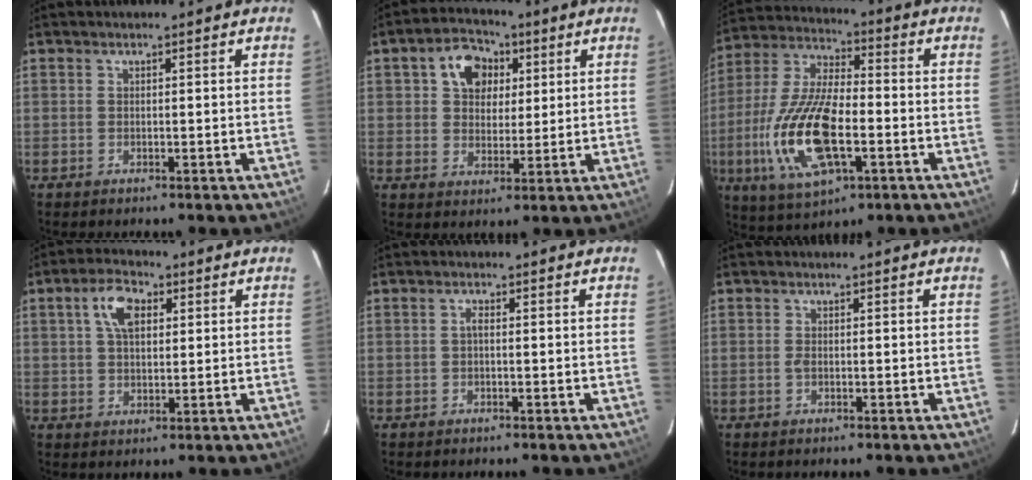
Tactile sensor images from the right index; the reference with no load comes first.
{"total": 8.7, "force": [3.1, 6.6, 4.7], "torque": [-0.087, 0.024, 0.052]}
{"total": 18.6, "force": [-4.9, 7.7, 16.2], "torque": [-0.349, -0.012, -0.091]}
{"total": 6.6, "force": [2.3, 3.7, 5.0], "torque": [-0.093, 0.018, 0.042]}
{"total": 0.9, "force": [-0.2, 0.3, 0.8], "torque": [-0.016, 0.005, -0.005]}
{"total": 0.7, "force": [-0.2, 0.3, 0.6], "torque": [-0.015, 0.000, -0.004]}